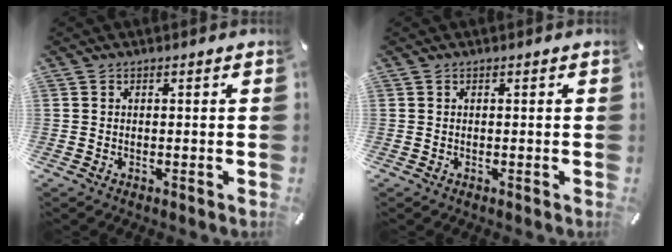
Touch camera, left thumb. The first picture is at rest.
{"total": 0.0}